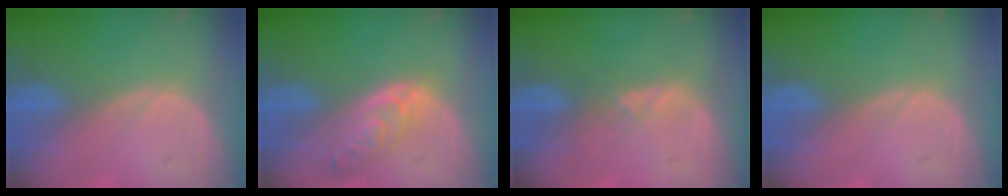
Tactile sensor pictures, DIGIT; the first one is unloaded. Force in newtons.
{"total": 5.9, "press": 5.4, "slide": 2.5}
{"total": 1.6, "press": 1.6, "slide": 0.3}
{"total": 0.0}